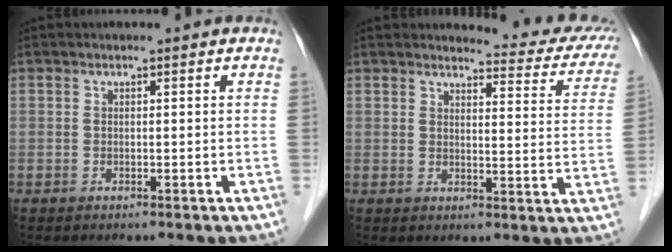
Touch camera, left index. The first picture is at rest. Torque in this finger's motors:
{"motor_torque": [1.04, -1.09, 0.24, 0.01]}